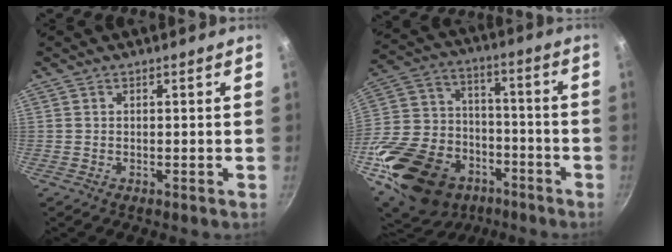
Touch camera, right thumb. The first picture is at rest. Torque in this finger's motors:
{"motor_torque": [2.35, 1.76, 1.65, -1.12, 0.63]}